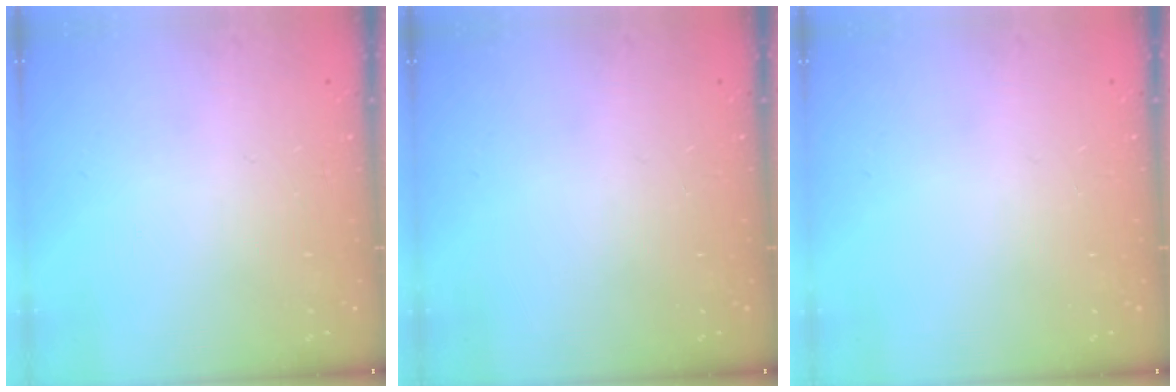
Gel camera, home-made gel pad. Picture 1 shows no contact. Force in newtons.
{"total": 0.0}
{"total": 0.0}